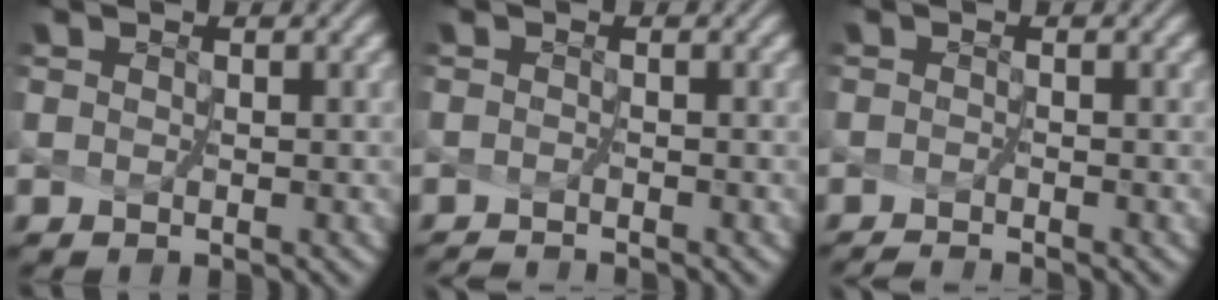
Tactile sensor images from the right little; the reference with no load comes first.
{"total": 1.5, "force": [-1.3, -0.6, -0.3], "torque": [-0.004, -0.010, -0.026]}
{"total": 1.5, "force": [-1.4, -0.7, 0.0], "torque": [-0.009, -0.011, -0.028]}